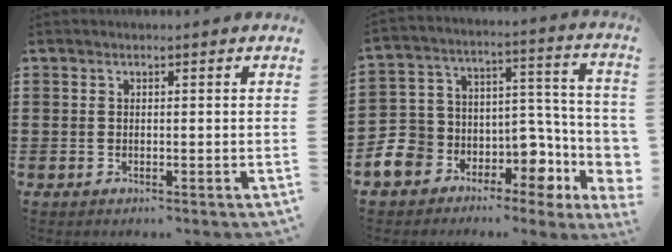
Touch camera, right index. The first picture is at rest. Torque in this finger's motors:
{"motor_torque": [0.80, 0.04, 0.91, 0.16]}